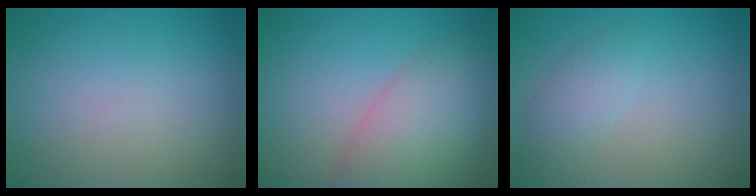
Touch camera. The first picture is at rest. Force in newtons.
{"total": 7.2, "press": 7.2, "slide": 0.5}
{"total": 2.0, "press": 2.0, "slide": 0.2}